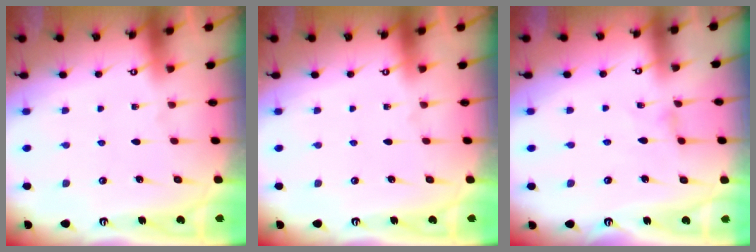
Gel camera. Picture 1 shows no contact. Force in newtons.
{"total": 0.0}
{"total": 0.7, "press": 0.7, "slide": 0.3}